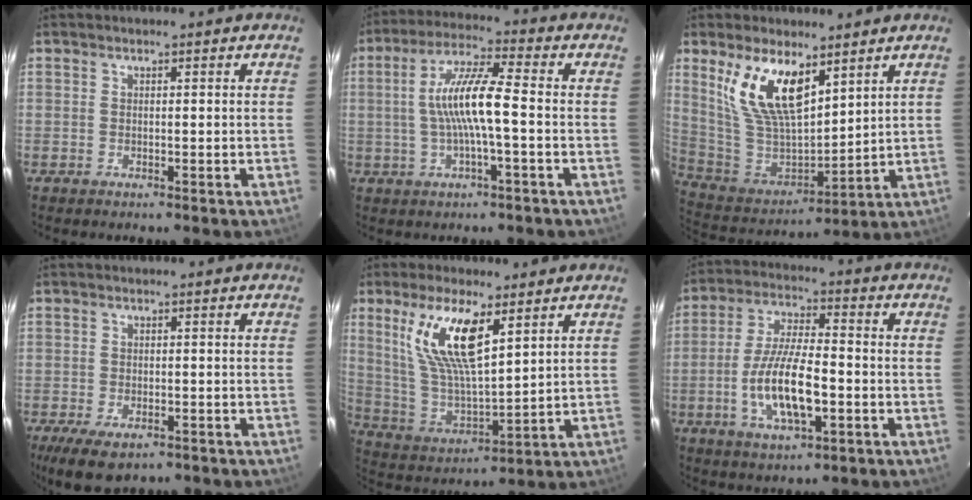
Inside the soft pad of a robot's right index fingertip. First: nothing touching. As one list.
[{"total": 9.6, "force": [-0.8, 0.7, 9.6], "torque": [-0.186, 0.011, -0.014]}, {"total": 15.8, "force": [9.0, 6.9, 11.0], "torque": [-0.212, 0.001, 0.195]}, {"total": 7.4, "force": [-4.8, 3.3, 4.5], "torque": [-0.105, -0.031, -0.077]}, {"total": 14.6, "force": [7.4, 4.4, 11.7], "torque": [-0.232, 0.003, 0.155]}, {"total": 13.1, "force": [-3.5, 4.3, 11.8], "torque": [-0.239, -0.007, -0.061]}]